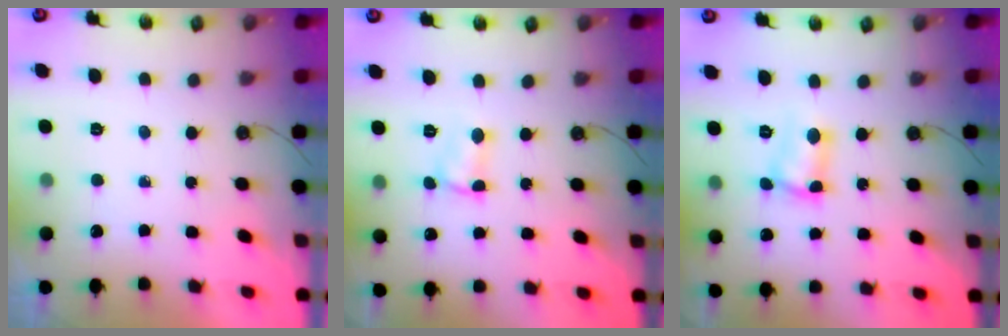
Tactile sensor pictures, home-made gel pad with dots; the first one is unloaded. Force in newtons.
{"total": 2.6, "press": 2.6, "slide": 0.4}
{"total": 5.0, "press": 4.7, "slide": 1.6}